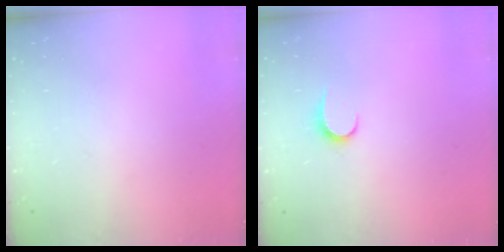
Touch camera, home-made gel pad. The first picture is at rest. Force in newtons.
{"total": 5.7, "press": 5.7, "slide": 0.6}